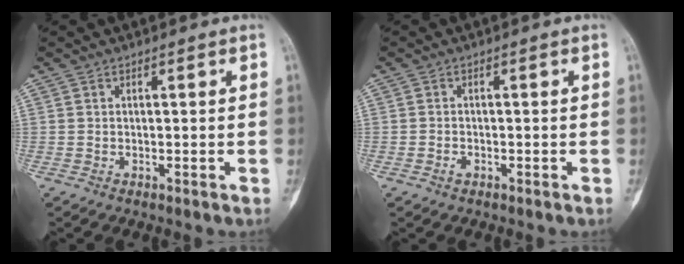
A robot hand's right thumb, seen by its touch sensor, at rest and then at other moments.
{"total": 1.1, "force": [-0.6, 0.7, 0.5], "torque": [-0.005, 0.005, -0.012]}